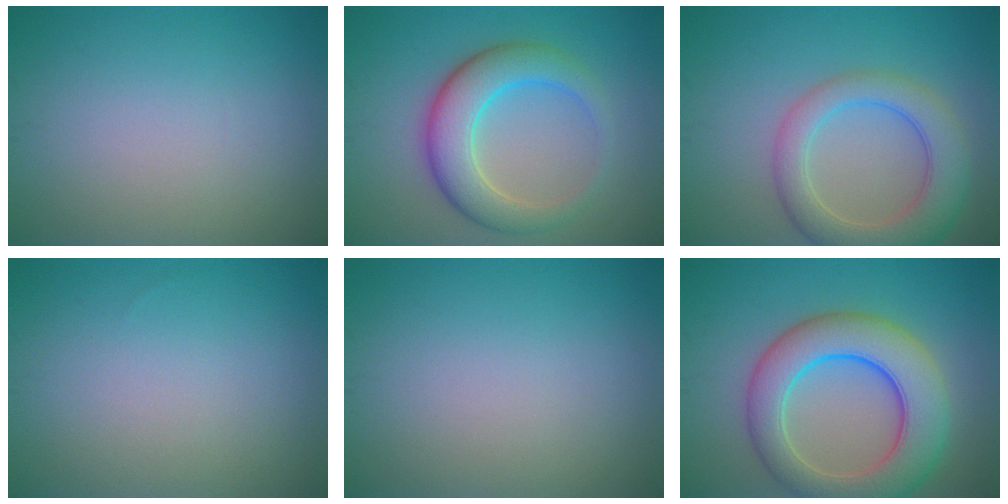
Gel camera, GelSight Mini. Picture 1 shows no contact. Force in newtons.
{"total": 6.3, "press": 6.3, "slide": 0.5}
{"total": 6.0, "press": 6.0, "slide": 0.3}
{"total": 0.0}
{"total": 0.0}
{"total": 9.0, "press": 9.0, "slide": 0.2}